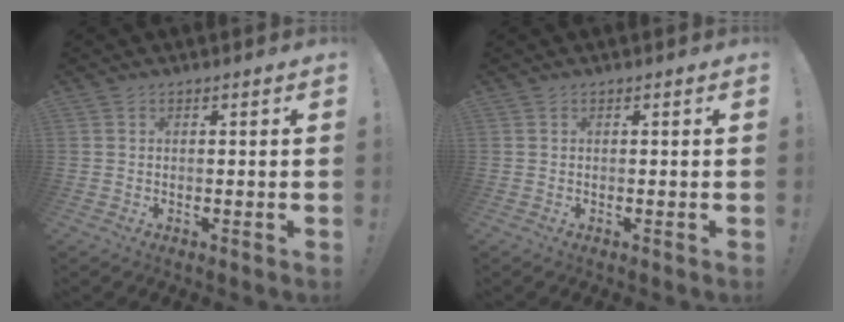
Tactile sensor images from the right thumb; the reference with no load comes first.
{"total": 0.0}